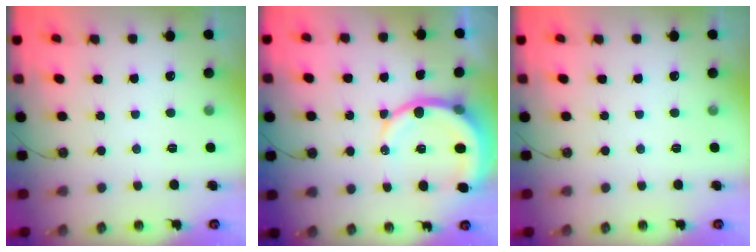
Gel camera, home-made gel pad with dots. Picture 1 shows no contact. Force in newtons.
{"total": 11.7, "press": 11.5, "slide": 2.2}
{"total": 0.0}